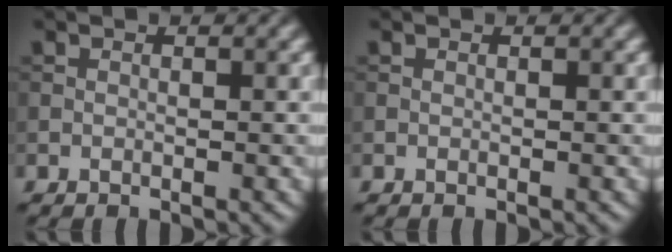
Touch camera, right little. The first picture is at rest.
{"total": 0.0}